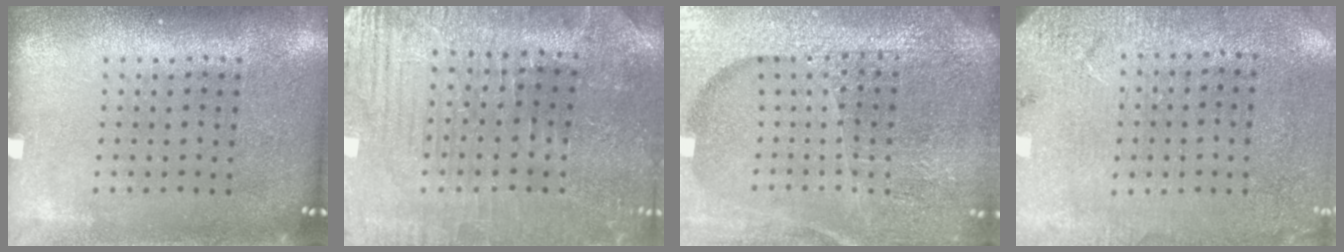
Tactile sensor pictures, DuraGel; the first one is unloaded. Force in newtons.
{"total": 1.6, "press": 1.6, "slide": 0.4}
{"total": 5.8, "press": 5.1, "slide": 2.7}
{"total": 2.6, "press": 2.4, "slide": 0.9}